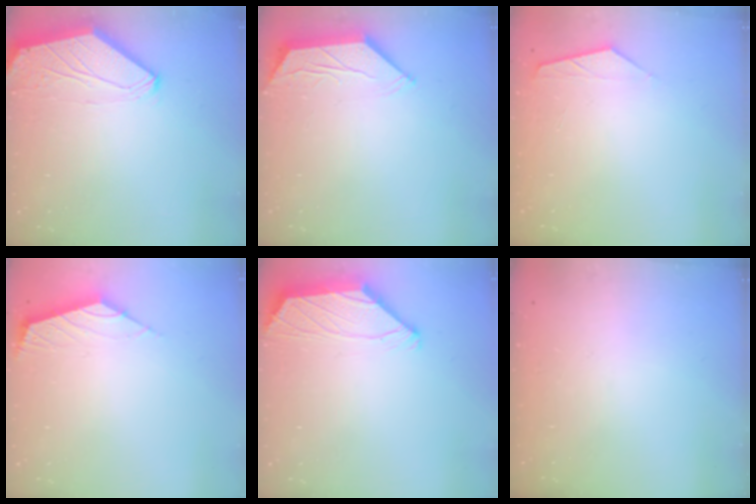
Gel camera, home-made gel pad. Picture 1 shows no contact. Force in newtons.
{"total": 3.6, "press": 3.5, "slide": 0.5}
{"total": 1.5, "press": 1.5, "slide": 0.3}
{"total": 2.6, "press": 2.5, "slide": 0.6}
{"total": 2.0, "press": 1.9, "slide": 0.7}
{"total": 0.0}